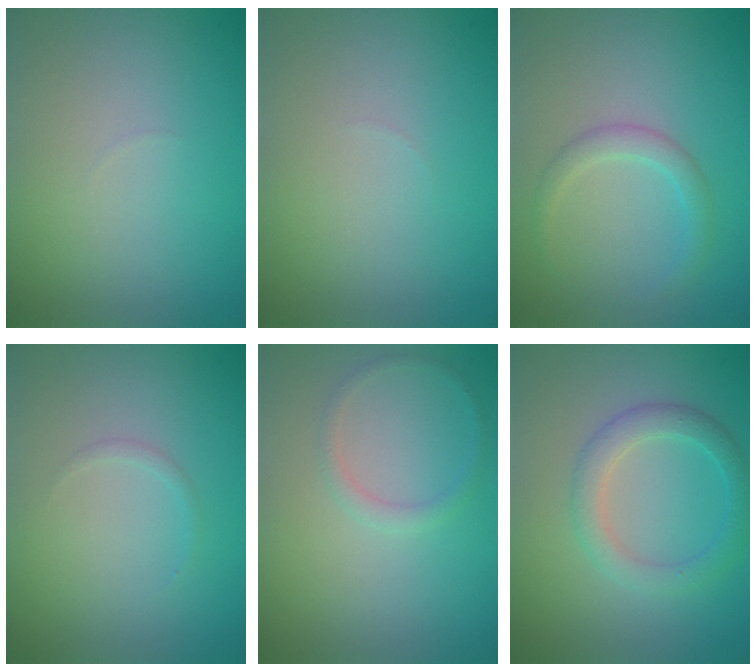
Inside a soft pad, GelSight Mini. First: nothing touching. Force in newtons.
{"total": 0.0}
{"total": 1.9, "press": 1.9, "slide": 0.0}
{"total": 0.5, "press": 0.5, "slide": 0.1}
{"total": 1.0, "press": 1.0, "slide": 0.1}
{"total": 2.8, "press": 2.8, "slide": 0.0}